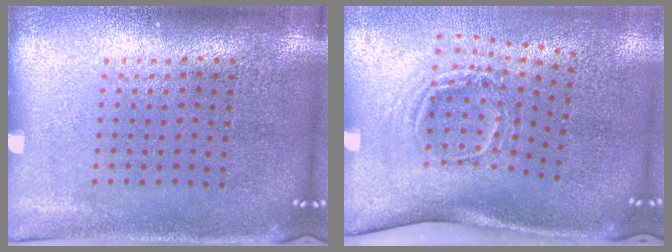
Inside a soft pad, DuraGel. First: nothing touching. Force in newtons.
{"total": 1.9, "press": 1.2, "slide": 1.6}